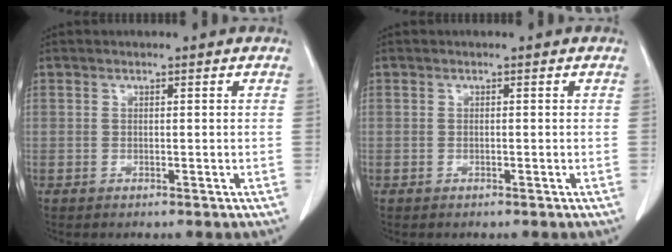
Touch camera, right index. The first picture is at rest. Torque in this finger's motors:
{"motor_torque": [0.21, 0.17, 0.03, 0.01]}